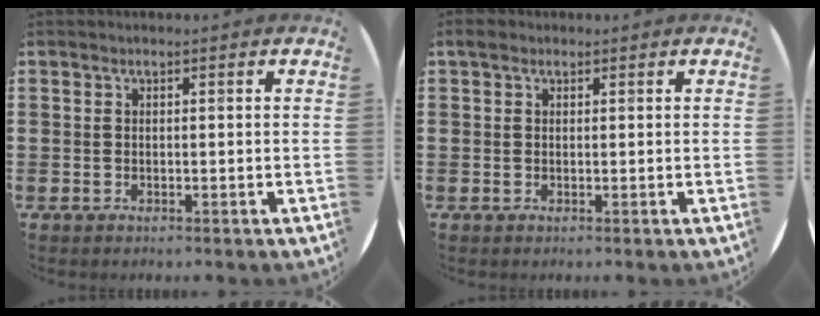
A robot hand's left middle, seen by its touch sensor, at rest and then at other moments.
{"total": 0.9, "force": [0.6, 0.6, 0.3], "torque": [0.000, 0.004, 0.008]}